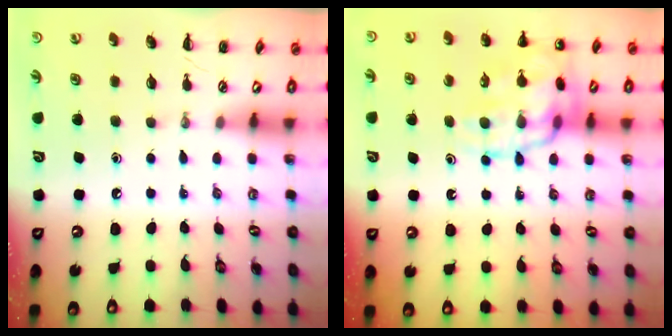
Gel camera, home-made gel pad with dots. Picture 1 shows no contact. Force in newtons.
{"total": 20.7, "press": 20.5, "slide": 3.0}